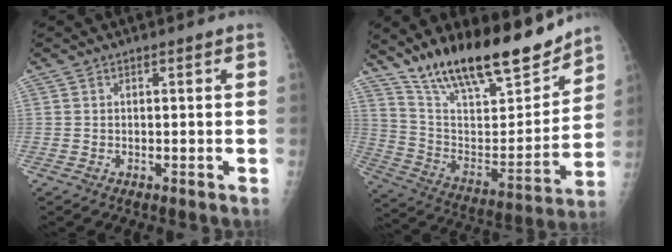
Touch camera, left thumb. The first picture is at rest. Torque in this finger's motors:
{"motor_torque": [0.33, 0.22, 1.41, -1.36, 0.11]}